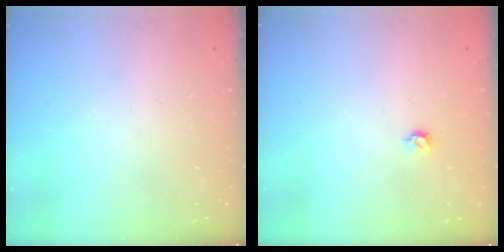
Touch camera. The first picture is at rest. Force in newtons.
{"total": 3.9, "press": 3.8, "slide": 0.8}